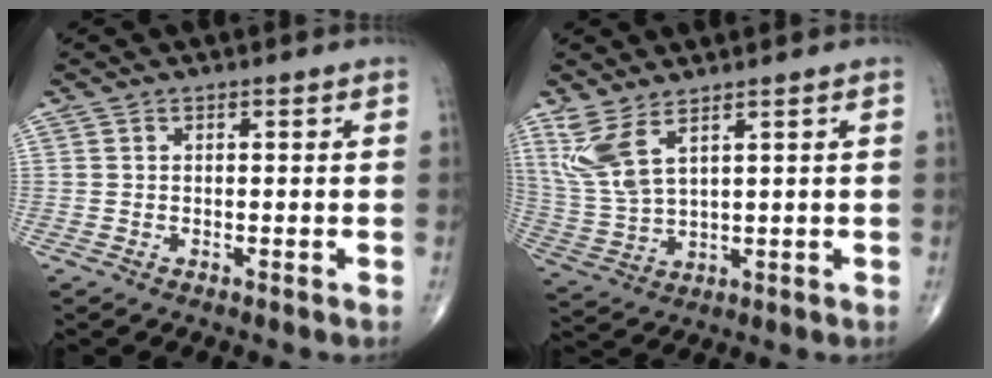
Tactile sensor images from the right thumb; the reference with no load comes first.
{"total": 8.2, "force": [4.8, 2.7, 6.1], "torque": [-0.145, -0.021, 0.113]}